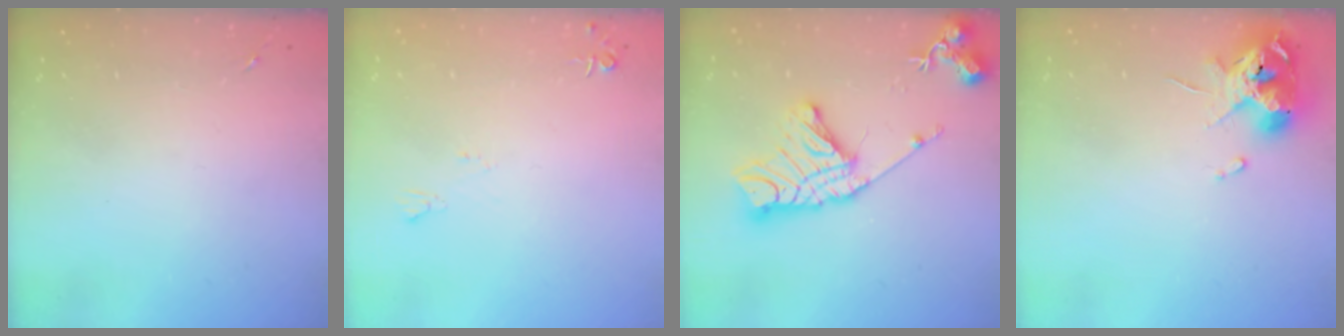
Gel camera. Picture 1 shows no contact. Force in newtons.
{"total": 4.6, "press": 4.6, "slide": 0.7}
{"total": 19.1, "press": 19.0, "slide": 1.8}
{"total": 14.0, "press": 13.9, "slide": 1.7}